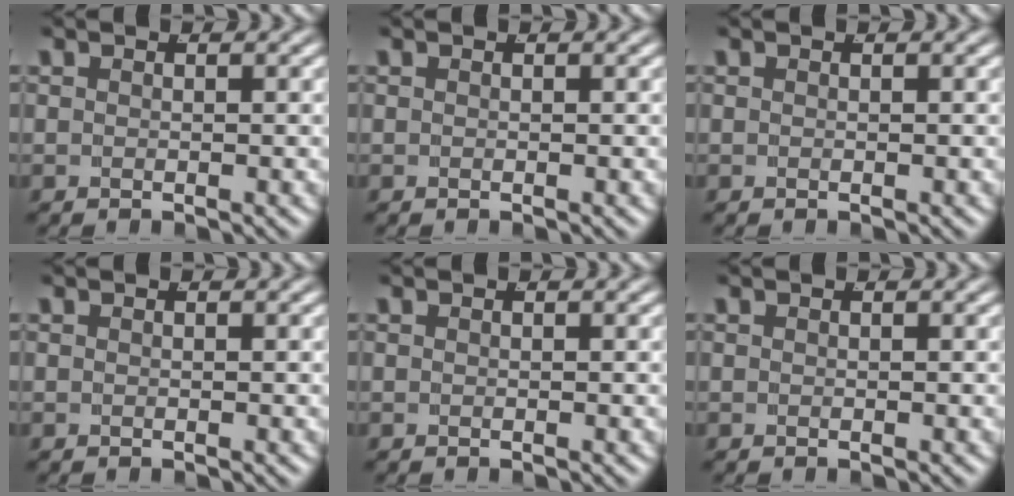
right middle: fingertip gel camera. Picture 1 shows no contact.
{"total": 0.0}
{"total": 0.0}
{"total": 0.0}
{"total": 0.0}
{"total": 0.0}